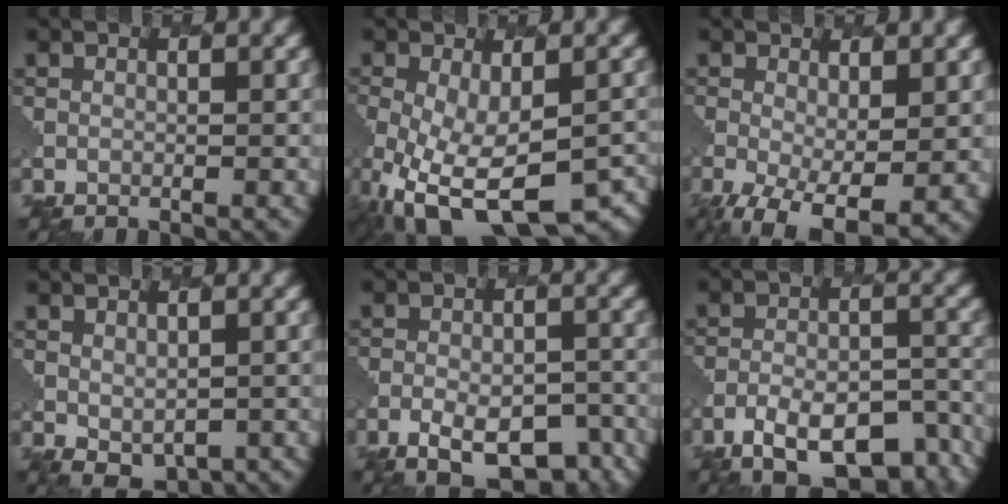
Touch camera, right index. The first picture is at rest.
{"total": 13.8, "force": [-6.1, 6.6, 10.4], "torque": [-0.189, -0.065, -0.074]}
{"total": 6.8, "force": [-2.4, 3.4, 5.4], "torque": [-0.113, -0.029, -0.028]}
{"total": 2.6, "force": [0.2, 2.0, 1.7], "torque": [-0.027, -0.014, 0.014]}
{"total": 8.2, "force": [-4.7, 3.8, 5.6], "torque": [-0.083, -0.004, -0.067]}
{"total": 10.2, "force": [-6.6, 4.2, 6.5], "torque": [-0.101, -0.007, -0.099]}